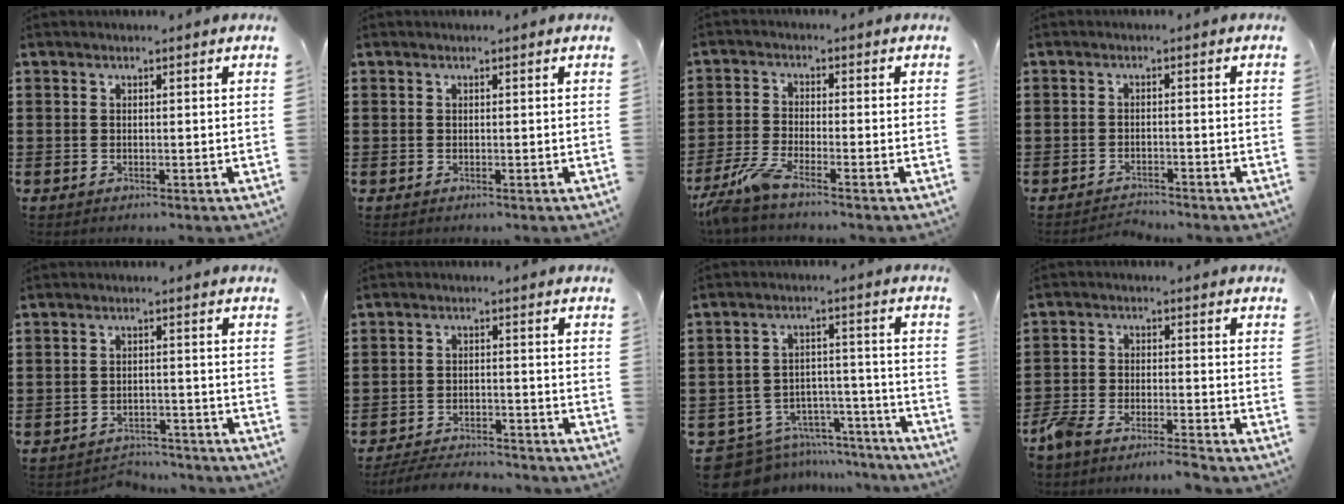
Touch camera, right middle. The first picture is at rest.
{"total": 0.0}
{"total": 4.8, "force": [-3.7, 0.2, 3.0], "torque": [-0.085, -0.017, -0.077]}
{"total": 1.4, "force": [-1.4, 0.0, 0.1], "torque": [-0.009, -0.001, -0.027]}
{"total": 2.9, "force": [-2.9, 0.3, 0.0], "torque": [-0.008, -0.003, -0.061]}
{"total": 4.2, "force": [-4.2, 0.3, 0.5], "torque": [-0.018, -0.002, -0.088]}
{"total": 9.4, "force": [-8.5, 3.5, 2.0], "torque": [-0.055, 0.026, -0.166]}
{"total": 5.1, "force": [-5.0, 0.3, 1.3], "torque": [-0.052, -0.007, -0.105]}